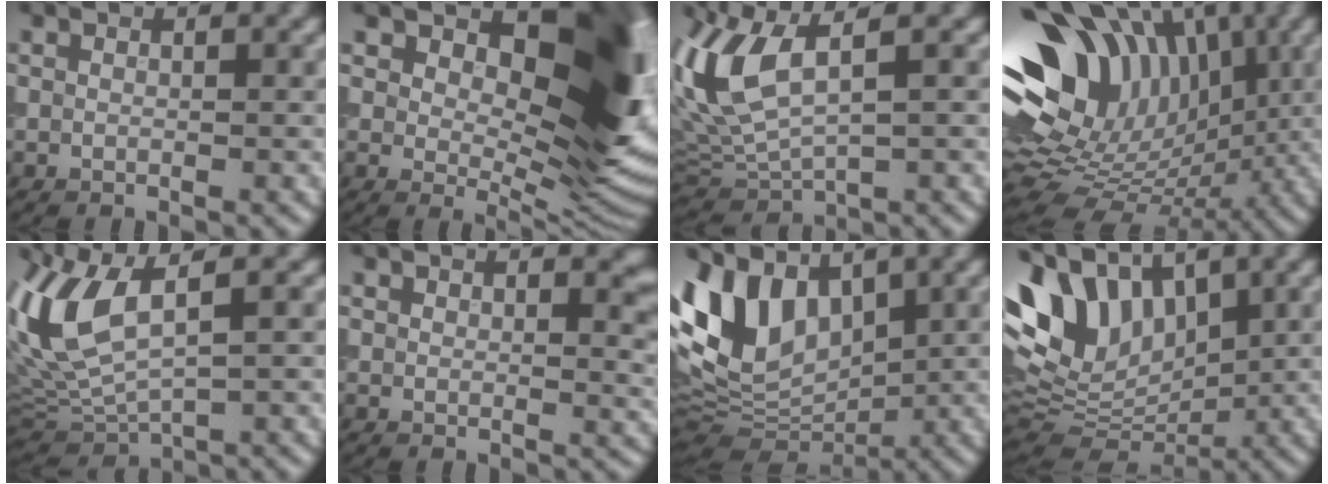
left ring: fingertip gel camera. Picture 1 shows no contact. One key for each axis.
{"total": 12.8, "fx": 4.0, "fy": 6.3, "fz": 10.4, "tx": -0.117, "ty": -0.003, "tz": 0.061}
{"total": 7.2, "fx": 2.3, "fy": 3.0, "fz": 6.1, "tx": -0.143, "ty": 0.006, "tz": 0.046}
{"total": 15.3, "fx": 3.8, "fy": 10.8, "fz": 10.2, "tx": -0.202, "ty": 0.019, "tz": 0.074}
{"total": 8.3, "fx": 2.5, "fy": 3.4, "fz": 7.1, "tx": -0.169, "ty": 0.006, "tz": 0.052}
{"total": 3.1, "fx": 1.9, "fy": 1.5, "fz": 1.9, "tx": -0.019, "ty": -0.005, "tz": 0.031}
{"total": 8.7, "fx": 3.0, "fy": 5.8, "fz": 5.7, "tx": -0.121, "ty": -0.001, "tz": 0.052}
{"total": 11.4, "fx": 4.1, "fy": 7.4, "fz": 7.6, "tx": -0.167, "ty": 0.016, "tz": 0.067}